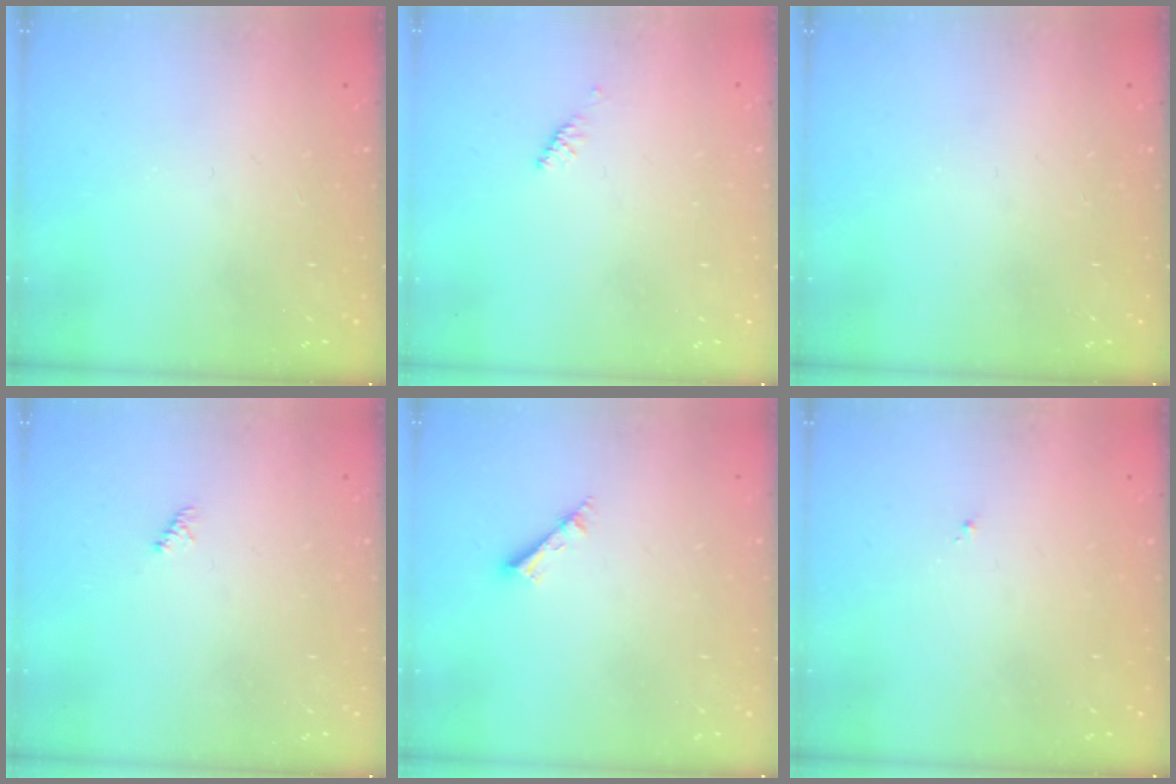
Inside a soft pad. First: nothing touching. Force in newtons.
{"total": 2.4, "press": 2.3, "slide": 0.7}
{"total": 0.0}
{"total": 1.1, "press": 1.1, "slide": 0.3}
{"total": 2.3, "press": 2.3, "slide": 0.1}
{"total": 0.8, "press": 0.7, "slide": 0.3}